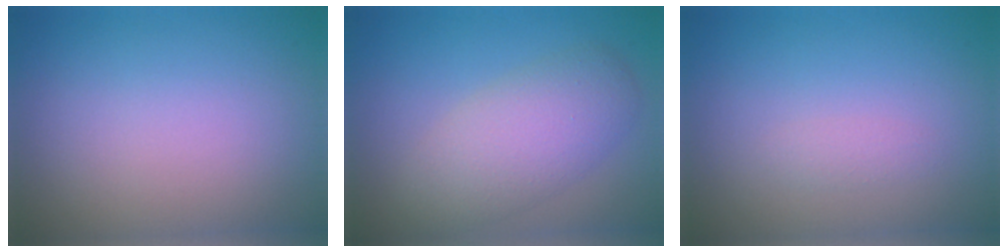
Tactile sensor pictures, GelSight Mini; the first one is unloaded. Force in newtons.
{"total": 5.1, "press": 5.1, "slide": 0.2}
{"total": 0.8, "press": 0.8, "slide": 0.0}